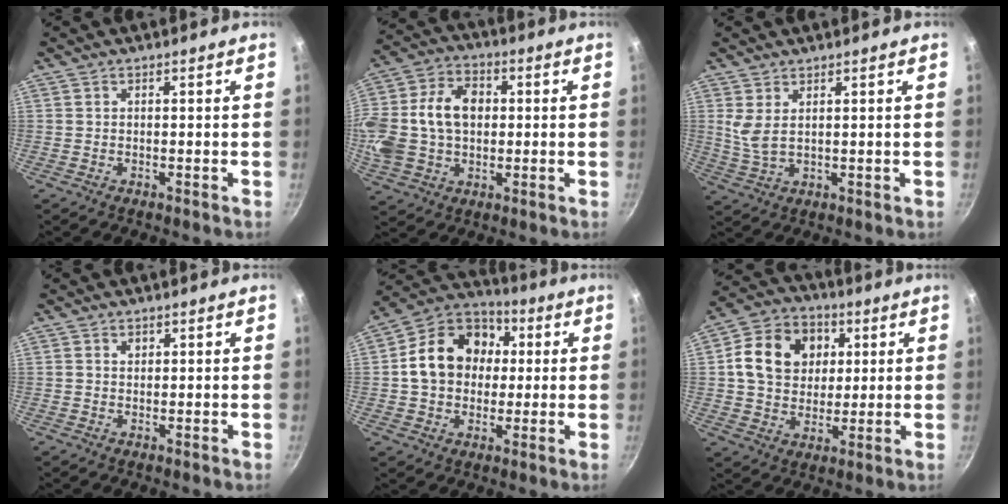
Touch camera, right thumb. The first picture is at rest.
{"total": 20.1, "force": [1.5, 14.8, 13.5], "torque": [-0.273, 0.032, 0.023]}
{"total": 4.2, "force": [1.8, 1.8, 3.4], "torque": [-0.067, -0.016, 0.042]}
{"total": 1.2, "force": [0.5, 1.0, 0.5], "torque": [-0.003, 0.000, 0.007]}
{"total": 16.6, "force": [2.0, 13.2, 9.8], "torque": [-0.137, 0.030, 0.019]}
{"total": 14.7, "force": [3.4, 11.9, 8.0], "torque": [-0.115, 0.008, 0.048]}